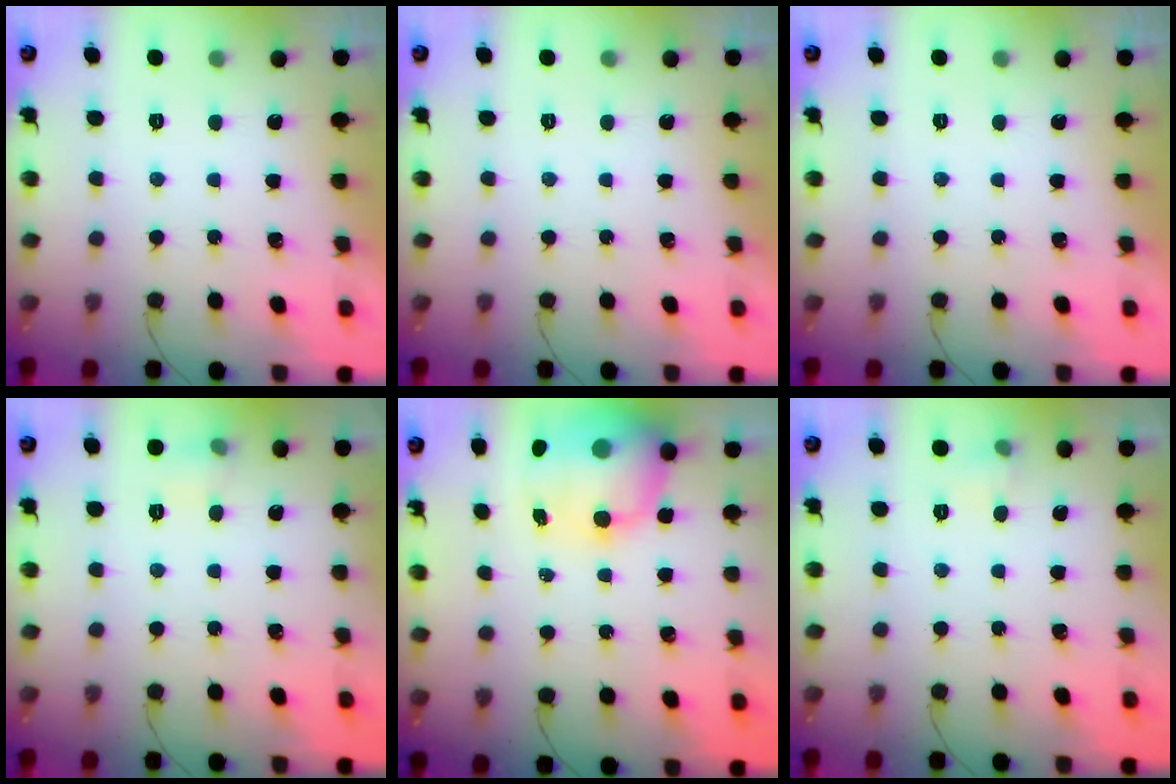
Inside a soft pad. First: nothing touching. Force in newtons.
{"total": 0.0}
{"total": 0.0}
{"total": 4.8, "press": 4.6, "slide": 1.4}
{"total": 15.1, "press": 14.6, "slide": 3.9}
{"total": 3.7, "press": 3.5, "slide": 1.0}